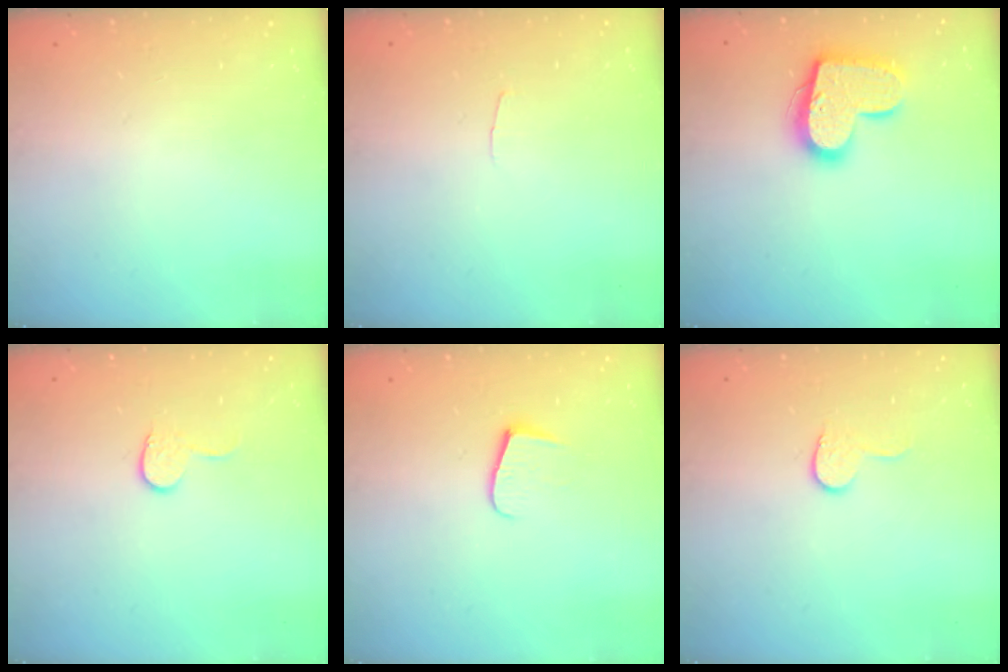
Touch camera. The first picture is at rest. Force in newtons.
{"total": 2.0, "press": 2.0, "slide": 0.2}
{"total": 16.4, "press": 16.4, "slide": 1.0}
{"total": 4.4, "press": 4.4, "slide": 0.4}
{"total": 7.7, "press": 7.7, "slide": 0.6}
{"total": 5.6, "press": 5.6, "slide": 0.5}